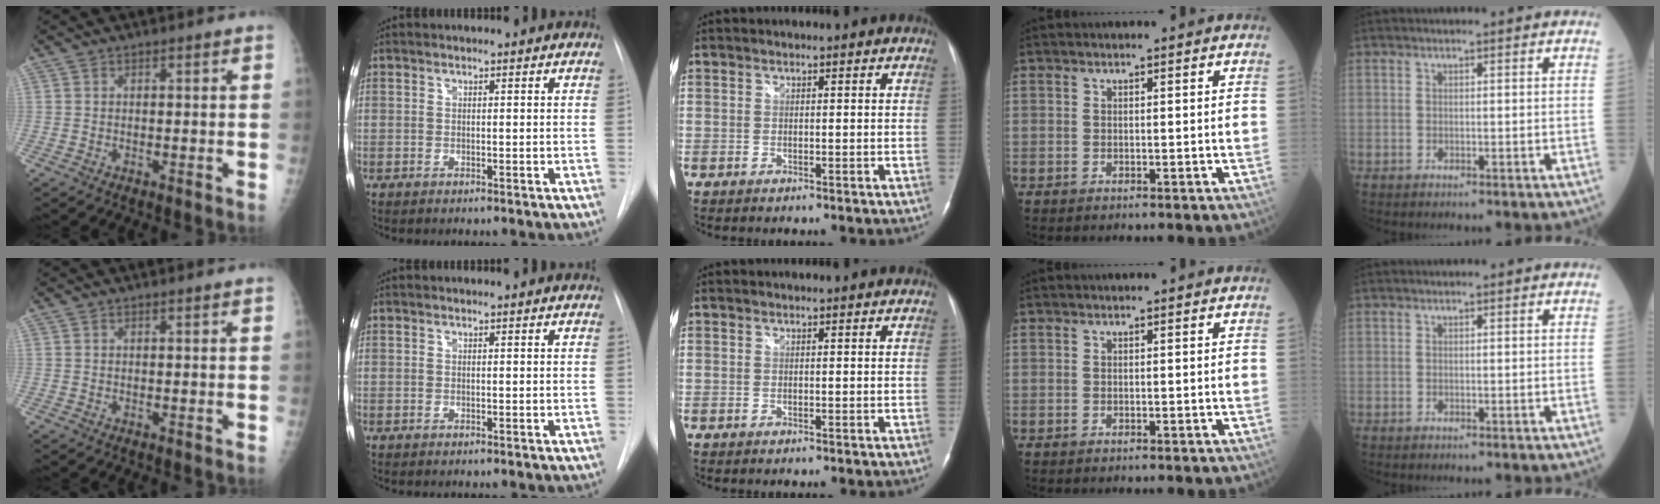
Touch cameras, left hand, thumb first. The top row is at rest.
{}